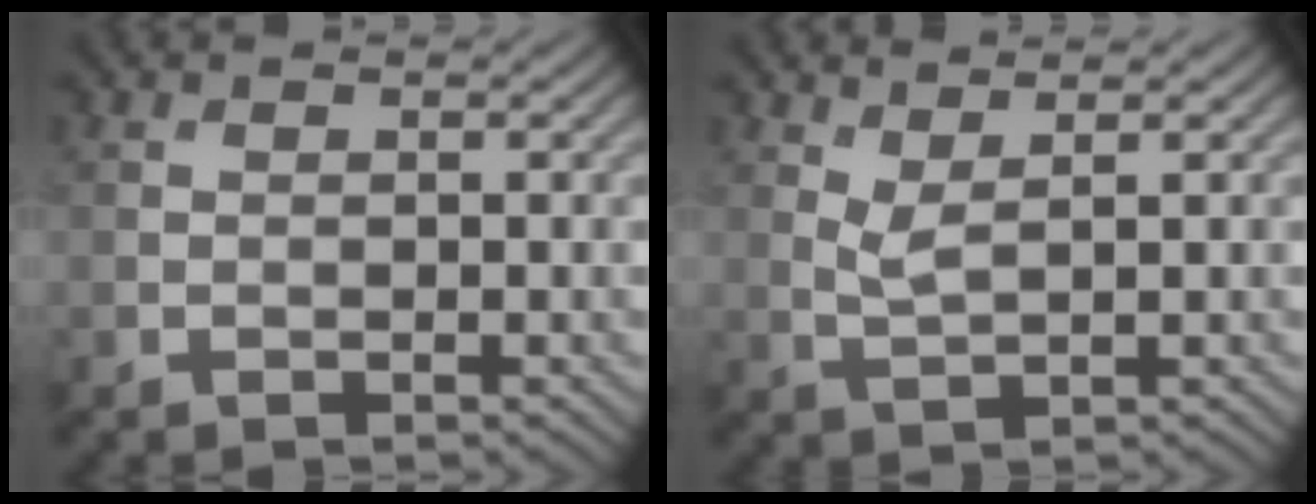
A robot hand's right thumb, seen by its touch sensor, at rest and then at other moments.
{"total": 2.1, "force": [1.4, 0.3, 1.5], "torque": [-0.042, -0.002, 0.034]}